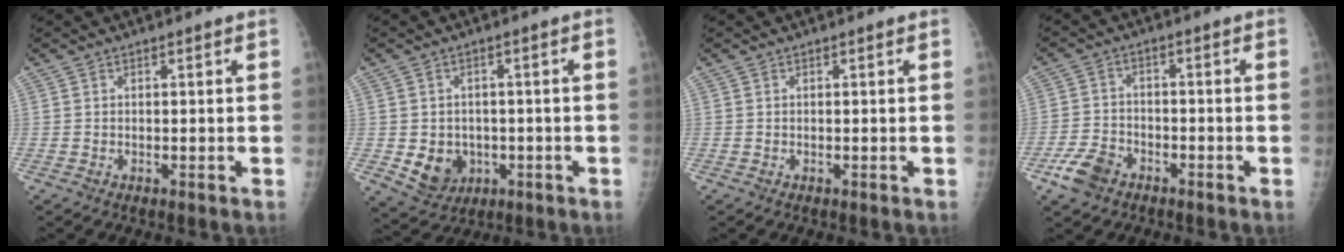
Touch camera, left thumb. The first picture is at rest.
{"total": 7.0, "force": [-1.5, 5.9, 3.3], "torque": [-0.028, 0.005, -0.008]}
{"total": 0.0}
{"total": 6.4, "force": [-3.9, 4.1, 3.0], "torque": [-0.057, 0.018, -0.072]}